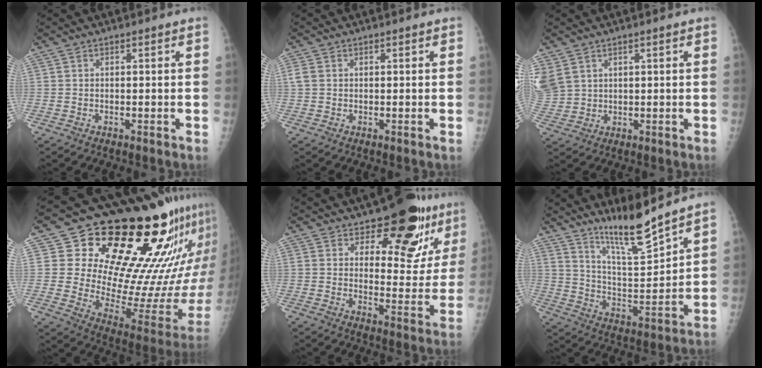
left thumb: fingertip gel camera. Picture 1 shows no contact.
{"total": 1.7, "force": [0.3, 1.4, 0.9], "torque": [-0.022, 0.004, 0.007]}
{"total": 8.1, "force": [3.7, 6.2, 3.6], "torque": [-0.101, -0.002, 0.089]}
{"total": 27.1, "force": [17.2, 9.7, 18.6], "torque": [-0.225, -0.098, 0.254]}
{"total": 14.0, "force": [9.1, 6.9, 8.1], "torque": [-0.044, -0.059, 0.123]}
{"total": 11.9, "force": [9.8, 0.5, 6.6], "torque": [-0.105, -0.078, 0.181]}